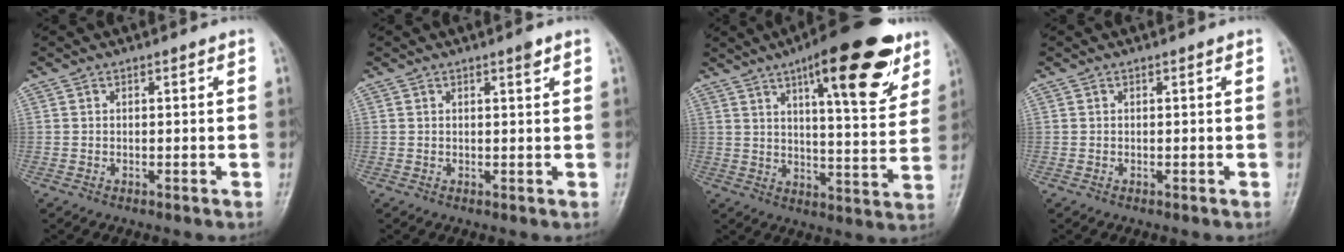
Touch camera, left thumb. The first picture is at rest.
{"total": 1.4, "force": [1.0, 0.2, 1.1], "torque": [-0.016, -0.005, 0.014]}
{"total": 20.1, "force": [11.3, 5.9, 15.5], "torque": [-0.184, -0.042, 0.161]}
{"total": 0.0}